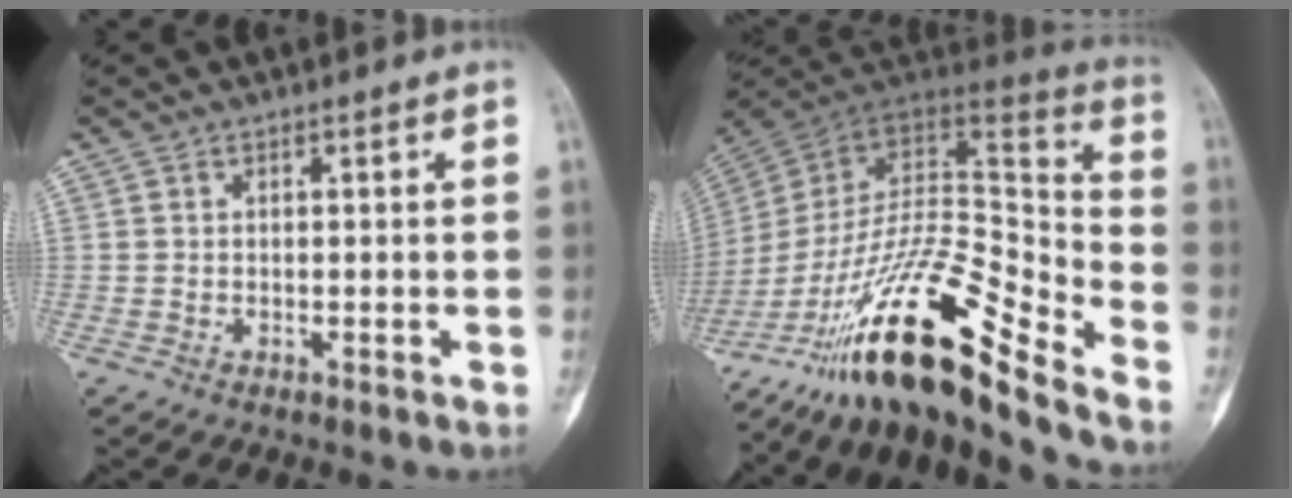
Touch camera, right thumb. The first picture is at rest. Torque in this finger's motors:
{"motor_torque": [1.24, 0.91, 1.44, -1.33, 0.57]}